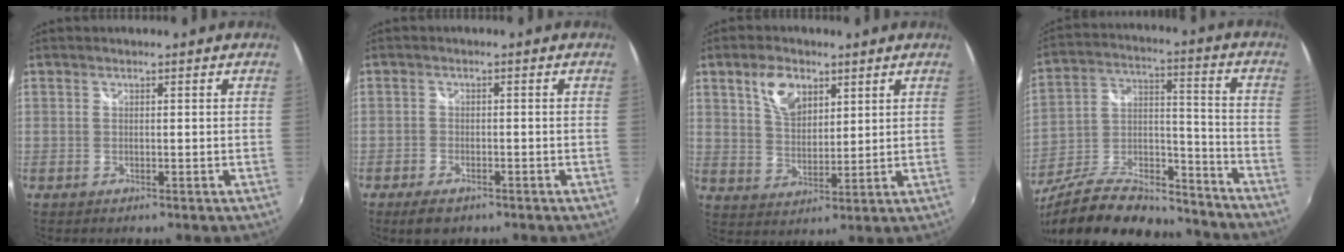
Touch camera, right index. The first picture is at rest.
{"total": 4.6, "force": [-3.2, 2.3, 2.3], "torque": [-0.059, -0.009, -0.052]}
{"total": 7.7, "force": [4.1, 4.4, 4.8], "torque": [-0.088, 0.012, 0.076]}
{"total": 26.1, "force": [-20.2, 9.8, 13.2], "torque": [-0.258, 0.014, -0.308]}